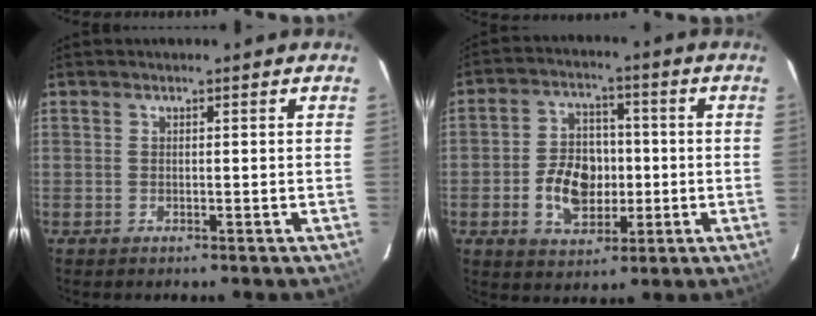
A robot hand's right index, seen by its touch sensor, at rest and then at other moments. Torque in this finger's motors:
{"motor_torque": [0.12, -0.08, 0.14, 0.03]}